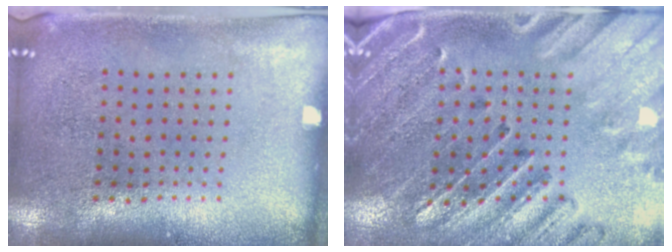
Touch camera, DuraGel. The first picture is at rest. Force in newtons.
{"total": 2.9, "press": 2.7, "slide": 0.9}